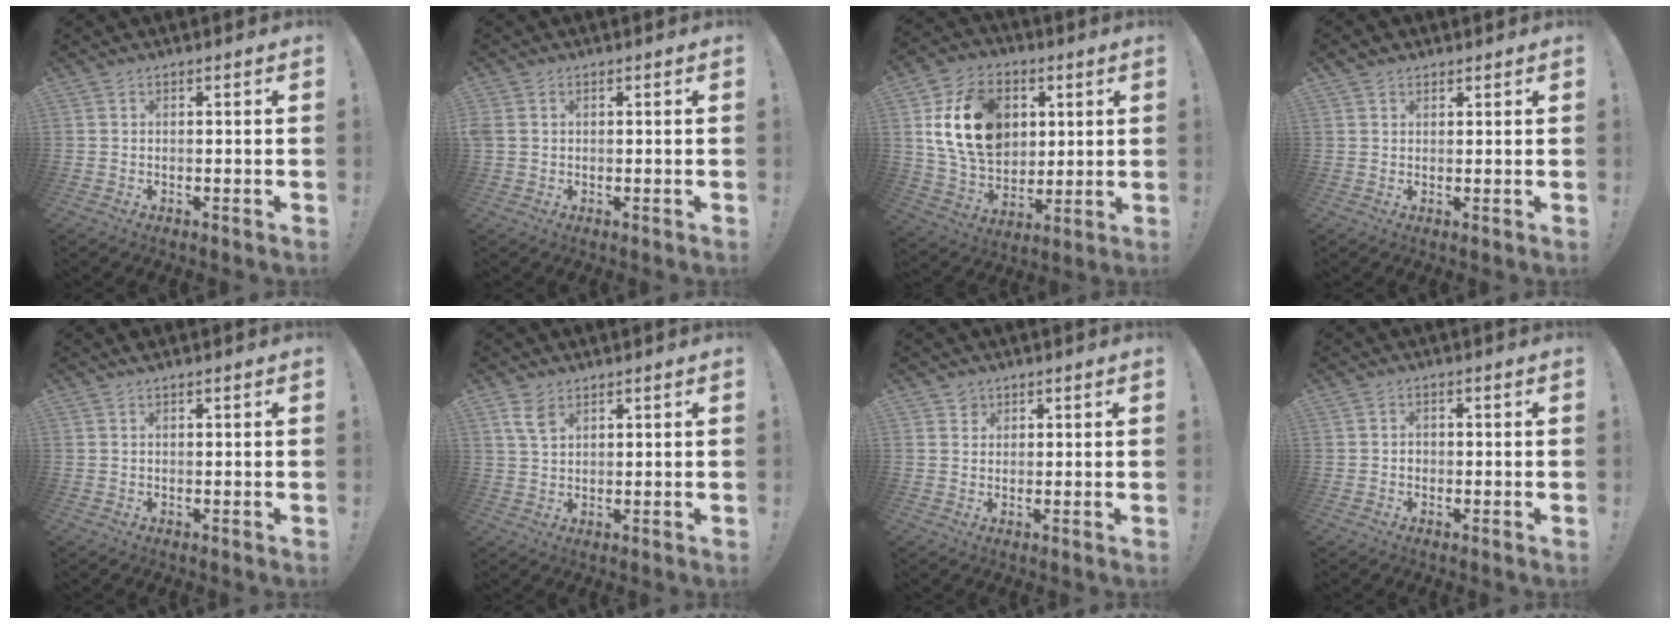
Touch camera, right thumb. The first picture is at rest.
{"total": 2.2, "force": [0.6, 1.8, 1.1], "torque": [-0.024, 0.005, 0.013]}
{"total": 20.0, "force": [5.4, 14.9, 12.2], "torque": [-0.201, -0.016, 0.104]}
{"total": 1.9, "force": [1.4, 1.2, 0.4], "torque": [0.004, -0.010, 0.025]}
{"total": 0.8, "force": [0.7, -0.1, 0.3], "torque": [-0.006, 0.000, 0.014]}
{"total": 5.2, "force": [3.0, 2.7, 3.3], "torque": [-0.053, -0.012, 0.056]}
{"total": 2.1, "force": [1.5, 1.4, 0.1], "torque": [0.007, -0.012, 0.024]}
{"total": 1.1, "force": [-0.5, 0.9, 0.5], "torque": [-0.008, 0.004, -0.008]}